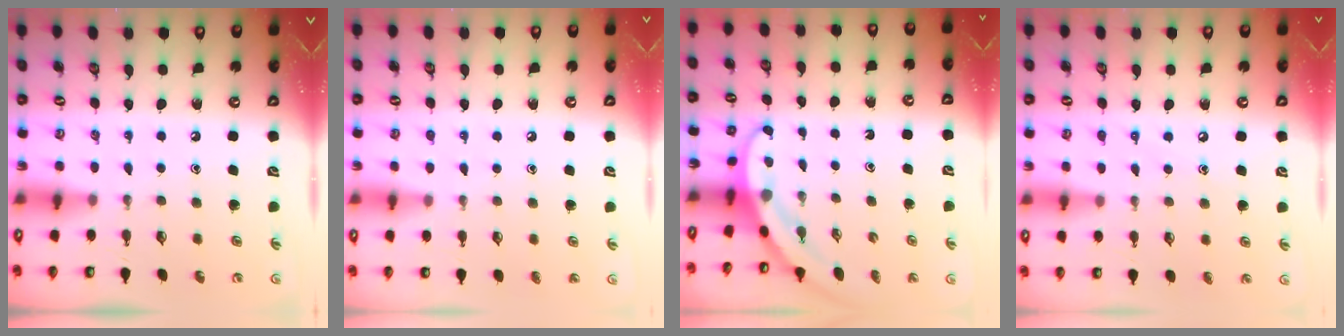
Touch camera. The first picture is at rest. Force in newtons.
{"total": 4.2, "press": 4.1, "slide": 0.4}
{"total": 3.2, "press": 3.2, "slide": 0.2}
{"total": 4.8, "press": 4.8, "slide": 0.5}